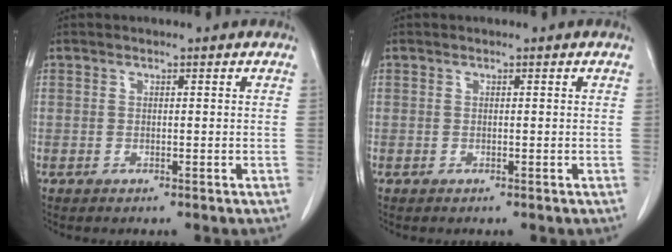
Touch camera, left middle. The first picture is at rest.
{"total": 0.0}